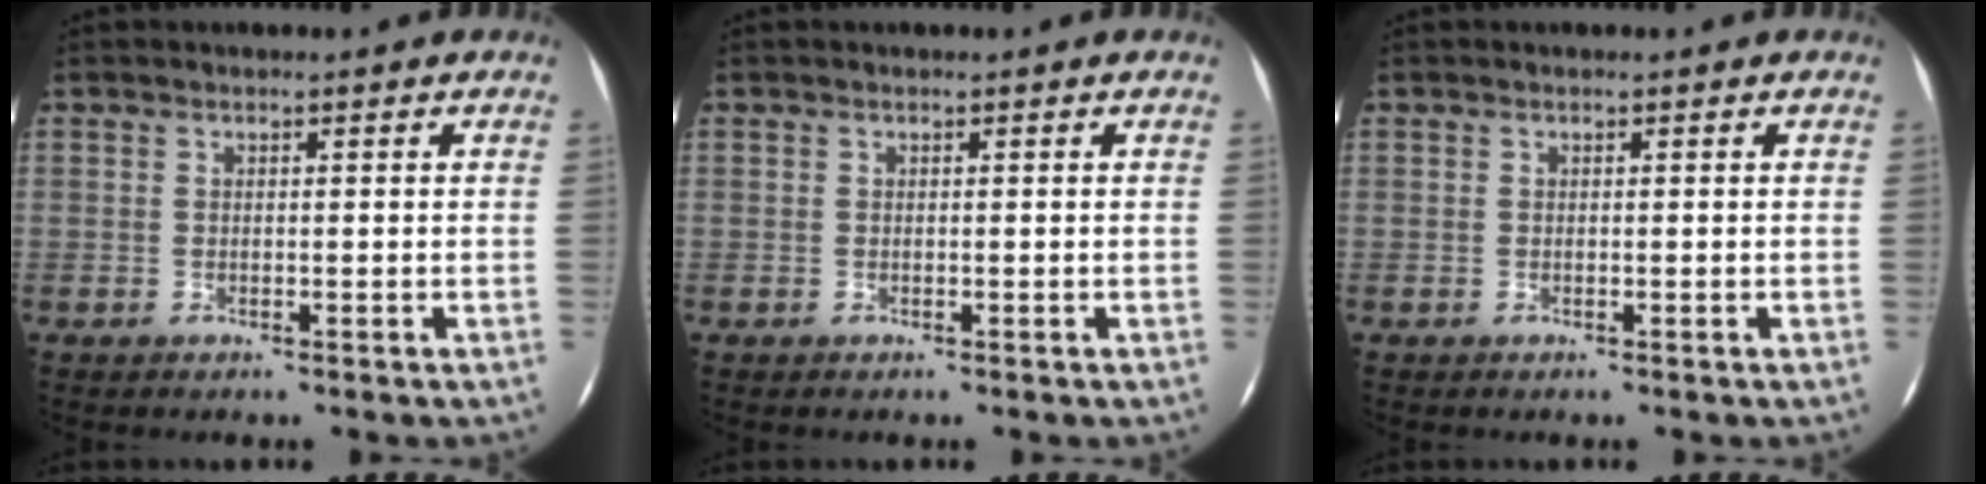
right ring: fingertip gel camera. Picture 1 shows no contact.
{"total": 0.0}
{"total": 0.0}